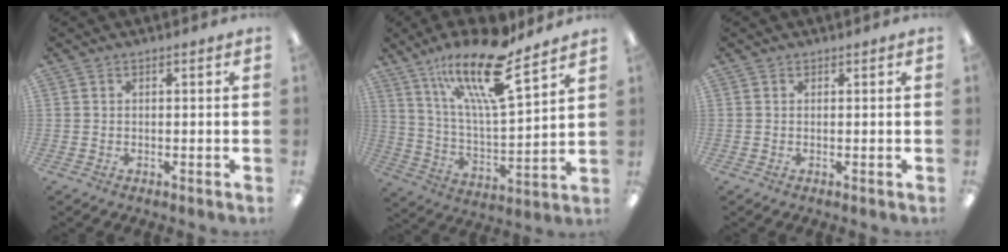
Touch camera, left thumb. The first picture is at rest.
{"total": 20.5, "force": [14.3, 5.3, 13.7], "torque": [-0.242, -0.081, 0.237]}
{"total": 0.0}